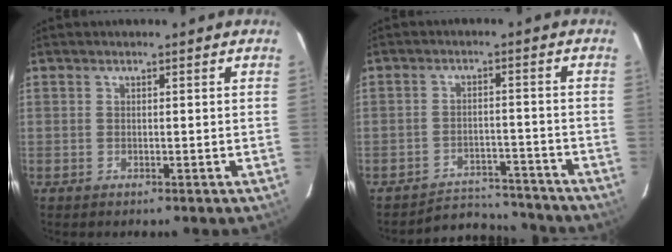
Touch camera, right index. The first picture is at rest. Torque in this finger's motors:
{"motor_torque": [-0.10, -0.09, -0.20, -0.21]}